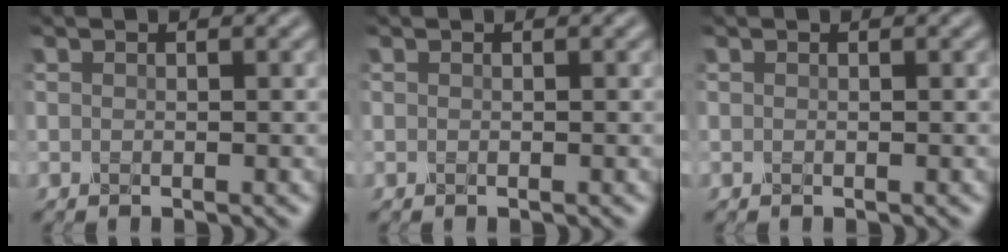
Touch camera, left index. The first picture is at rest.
{"total": 0.0}
{"total": 0.0}